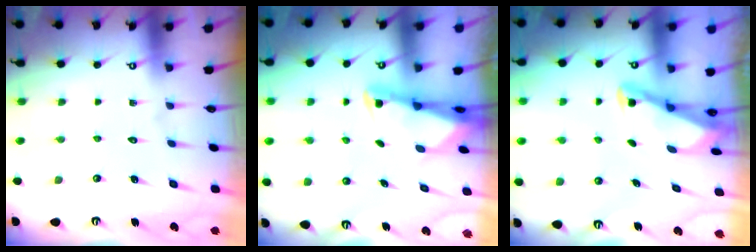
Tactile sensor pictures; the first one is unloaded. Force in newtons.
{"total": 2.5, "press": 2.4, "slide": 0.5}
{"total": 2.9, "press": 2.9, "slide": 0.3}